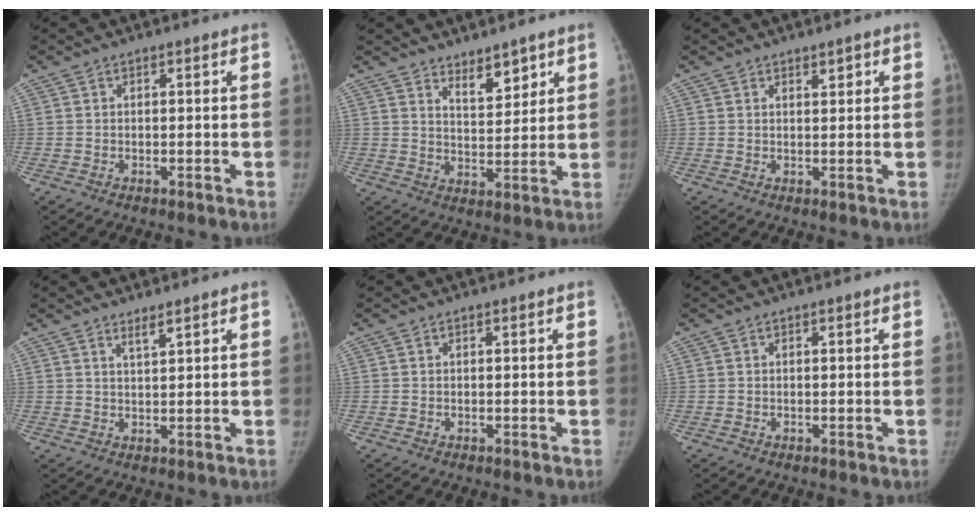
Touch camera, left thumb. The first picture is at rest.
{"total": 5.7, "force": [4.2, 2.5, 3.0], "torque": [-0.025, -0.037, 0.072]}
{"total": 1.3, "force": [0.9, 0.5, 0.8], "torque": [-0.004, -0.005, 0.013]}
{"total": 2.0, "force": [1.6, 0.1, 1.2], "torque": [-0.022, -0.016, 0.032]}
{"total": 0.0}
{"total": 0.0}